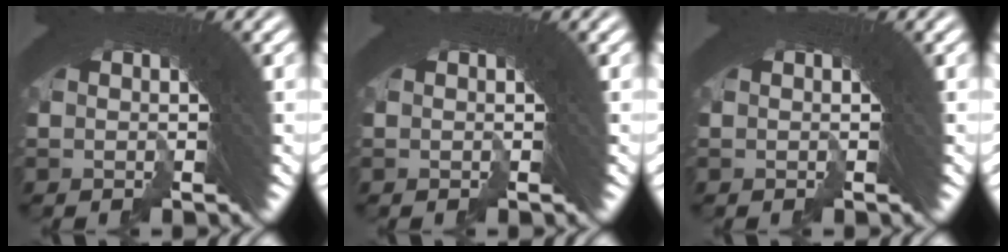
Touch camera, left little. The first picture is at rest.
{"total": 0.0}
{"total": 0.0}